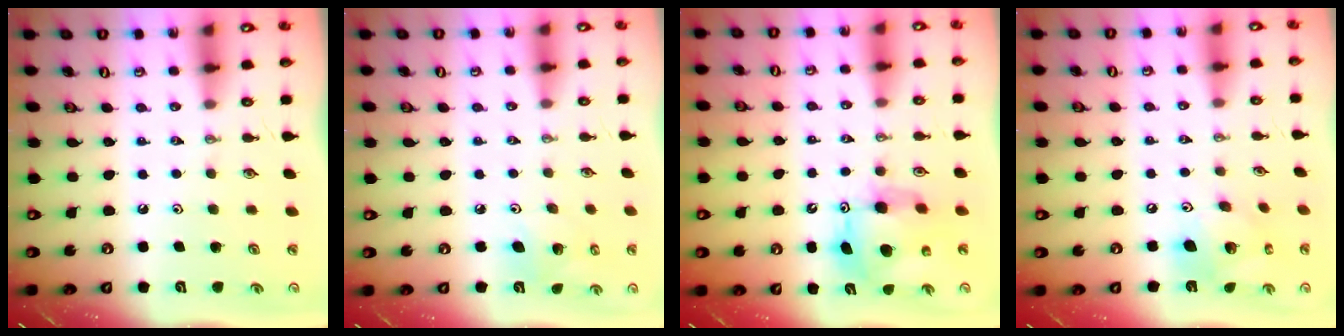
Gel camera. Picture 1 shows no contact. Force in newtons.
{"total": 7.0, "press": 6.8, "slide": 1.7}
{"total": 11.5, "press": 11.4, "slide": 0.9}
{"total": 15.4, "press": 15.2, "slide": 1.8}